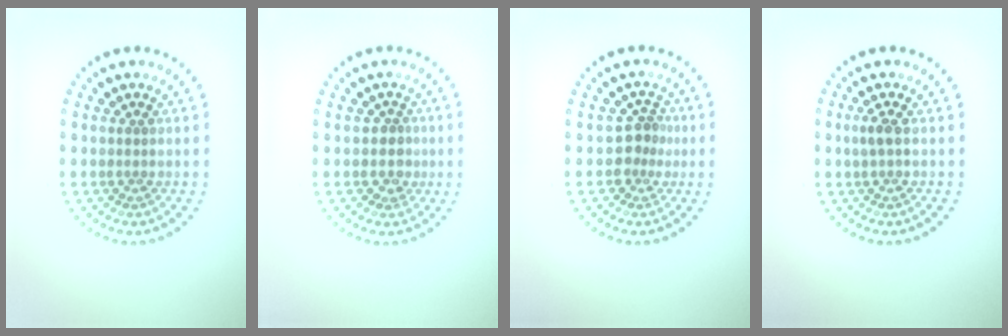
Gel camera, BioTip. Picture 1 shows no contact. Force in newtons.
{"total": 1.4, "press": 1.0, "slide": 0.9}
{"total": 2.2, "press": 1.7, "slide": 1.4}
{"total": 1.1, "press": 1.0, "slide": 0.5}